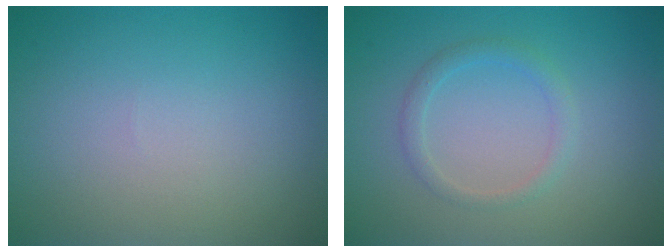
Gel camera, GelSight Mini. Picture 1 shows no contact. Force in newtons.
{"total": 1.6, "press": 1.6, "slide": 0.0}